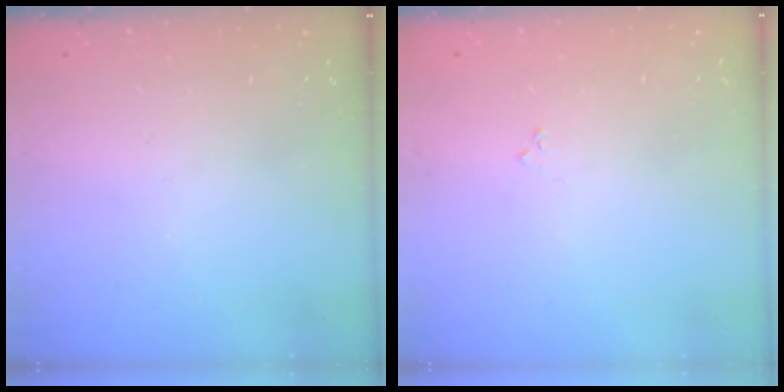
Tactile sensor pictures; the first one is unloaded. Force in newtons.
{"total": 2.5, "press": 2.4, "slide": 0.3}